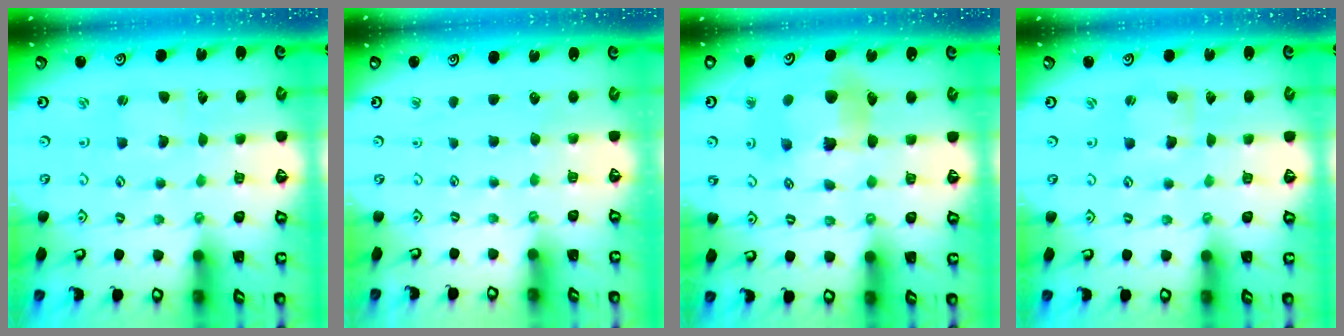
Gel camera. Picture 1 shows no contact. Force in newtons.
{"total": 0.0}
{"total": 9.7, "press": 9.6, "slide": 1.4}
{"total": 1.7, "press": 1.7, "slide": 0.4}